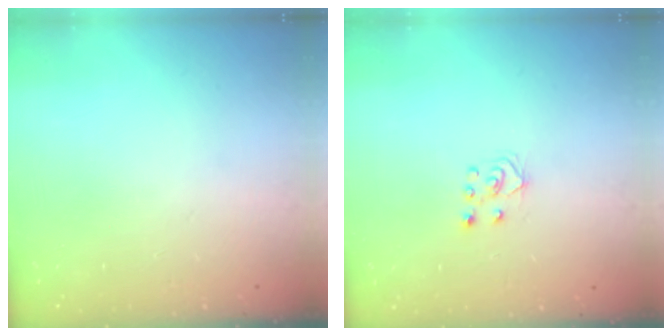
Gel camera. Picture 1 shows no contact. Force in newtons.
{"total": 4.2, "press": 4.2, "slide": 0.3}